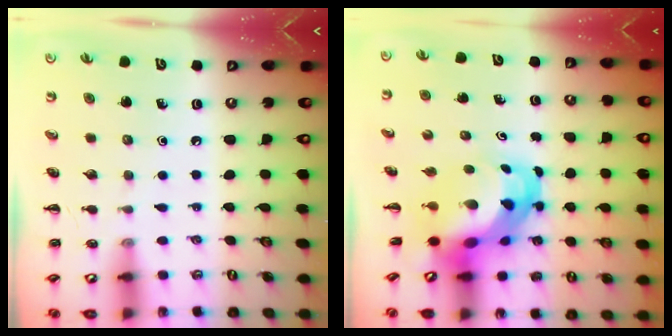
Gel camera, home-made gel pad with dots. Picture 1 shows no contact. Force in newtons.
{"total": 6.2, "press": 6.0, "slide": 1.7}